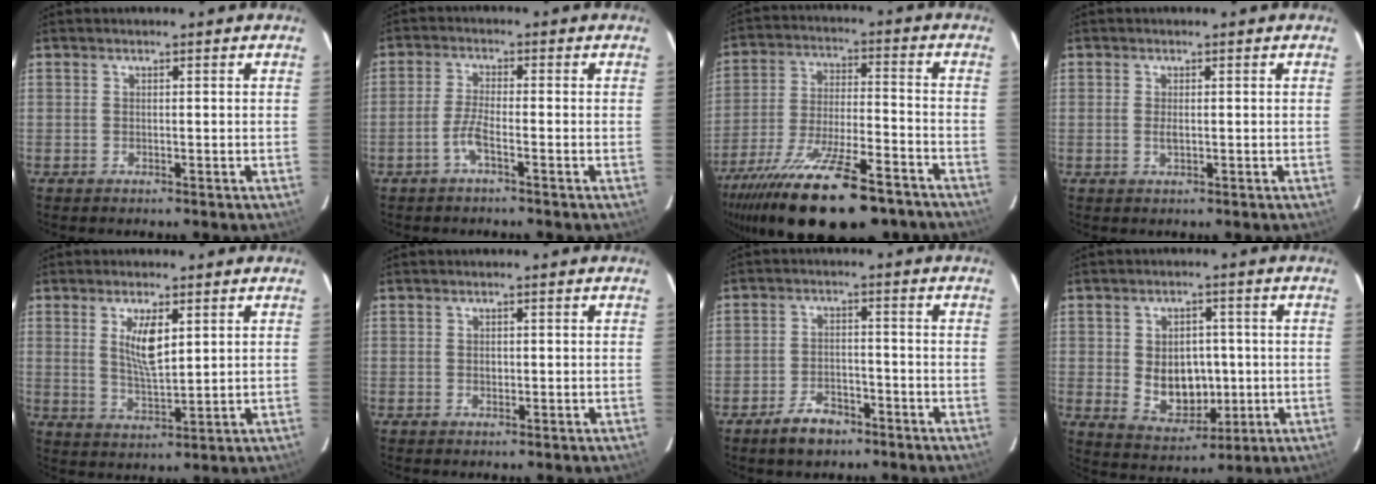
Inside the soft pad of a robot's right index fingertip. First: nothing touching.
{"total": 3.5, "force": [-2.0, 0.3, 2.9], "torque": [-0.071, 0.002, -0.042]}
{"total": 26.3, "force": [-19.8, 7.6, 15.5], "torque": [-0.297, -0.061, -0.303]}
{"total": 1.4, "force": [-0.1, 0.6, 1.2], "torque": [-0.025, -0.001, -0.002]}
{"total": 6.7, "force": [2.3, 2.2, 5.9], "torque": [-0.106, -0.006, 0.049]}
{"total": 0.9, "force": [0.0, 0.8, 0.4], "torque": [-0.005, 0.002, 0.001]}
{"total": 6.1, "force": [-4.4, 3.3, 2.8], "torque": [-0.068, 0.011, -0.067]}
{"total": 9.5, "force": [-0.4, 7.1, 6.3], "torque": [-0.123, 0.000, 0.017]}